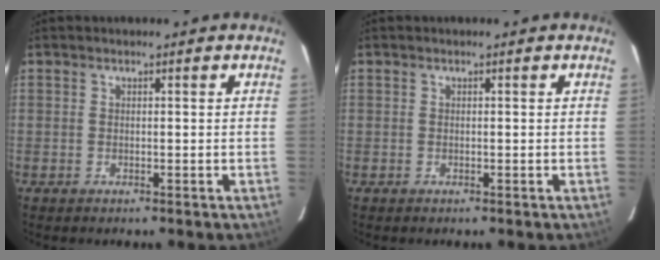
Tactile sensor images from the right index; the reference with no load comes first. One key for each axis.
{"total": 0.0}